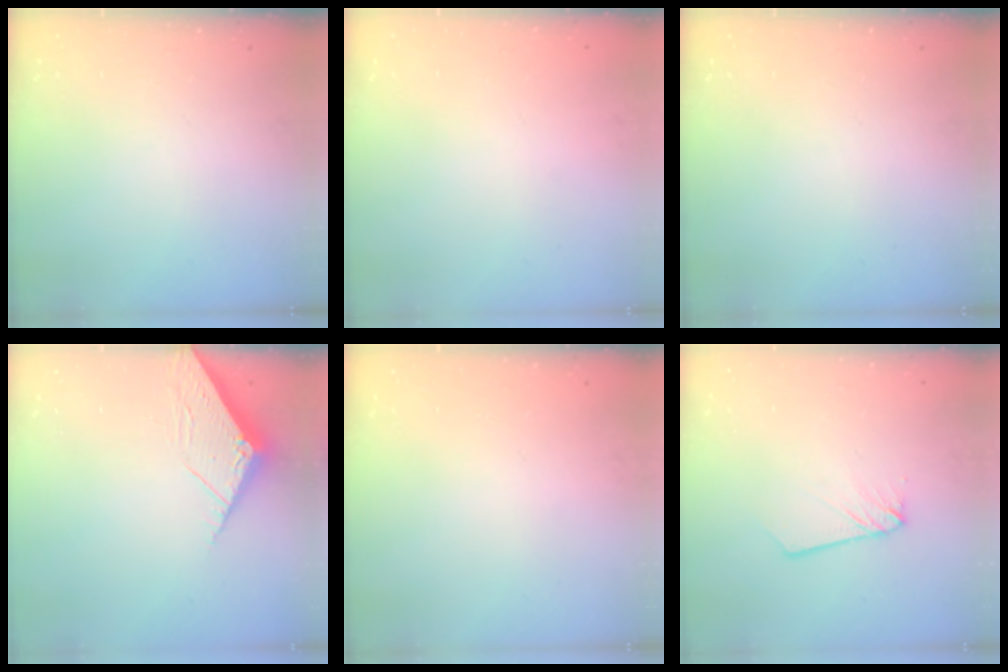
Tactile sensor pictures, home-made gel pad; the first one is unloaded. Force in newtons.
{"total": 0.0}
{"total": 0.0}
{"total": 6.1, "press": 6.1, "slide": 0.4}
{"total": 0.0}
{"total": 2.6, "press": 2.6, "slide": 0.2}